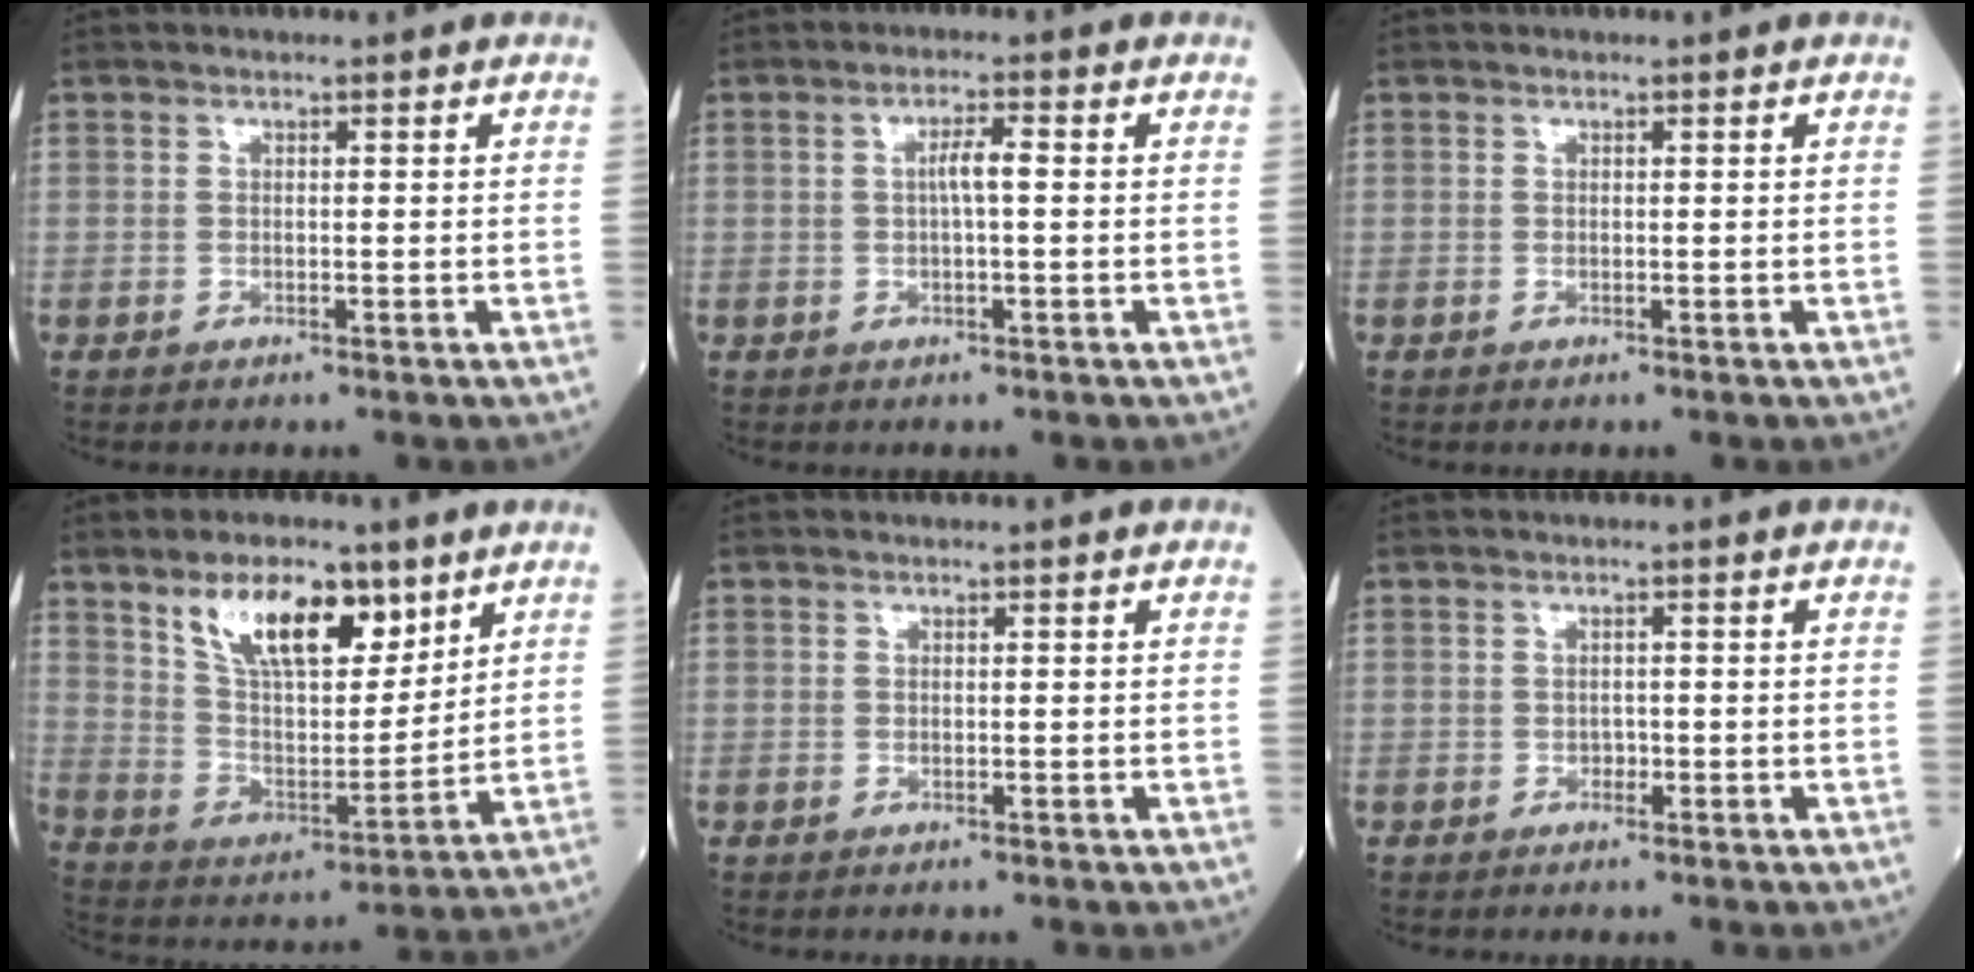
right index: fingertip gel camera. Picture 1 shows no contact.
{"total": 3.3, "force": [0.3, 0.8, 3.2], "torque": [-0.065, 0.009, 0.006]}
{"total": 0.0}
{"total": 15.4, "force": [8.7, 6.3, 11.0], "torque": [-0.200, 0.011, 0.164]}
{"total": 0.0}
{"total": 1.4, "force": [-0.4, 1.1, 0.8], "torque": [-0.024, 0.005, -0.004]}